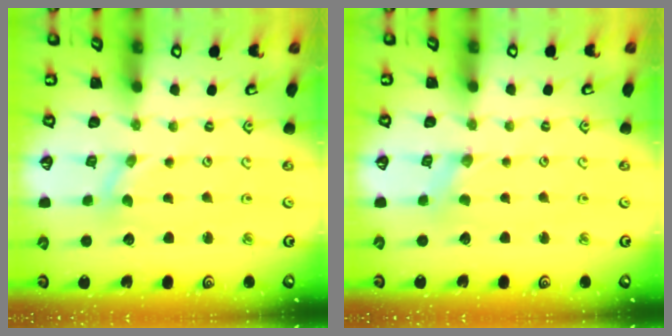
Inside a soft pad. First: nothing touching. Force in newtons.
{"total": 0.0}